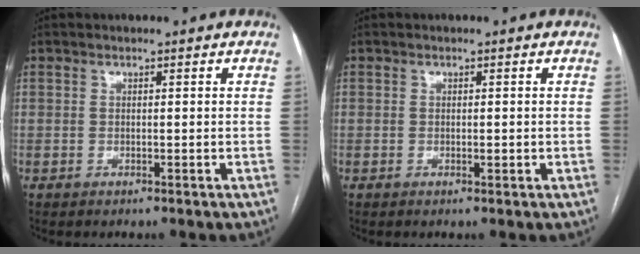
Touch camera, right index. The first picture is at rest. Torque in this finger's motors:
{"motor_torque": [0.07, 0.20, 0.07, 0.05]}